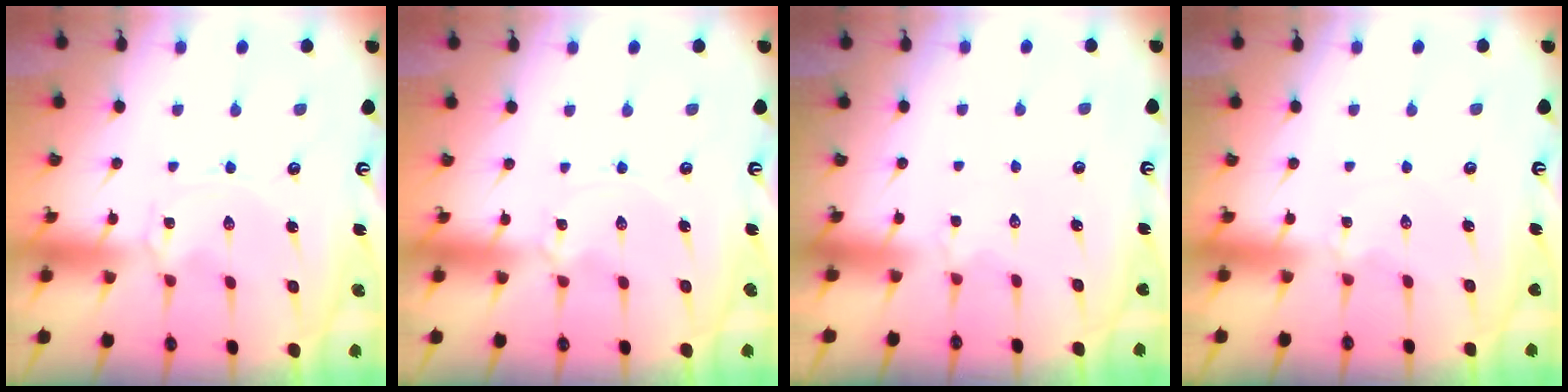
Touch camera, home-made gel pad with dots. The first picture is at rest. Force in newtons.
{"total": 1.4, "press": 1.4, "slide": 0.1}
{"total": 2.7, "press": 2.5, "slide": 1.0}
{"total": 2.7, "press": 2.7, "slide": 0.5}